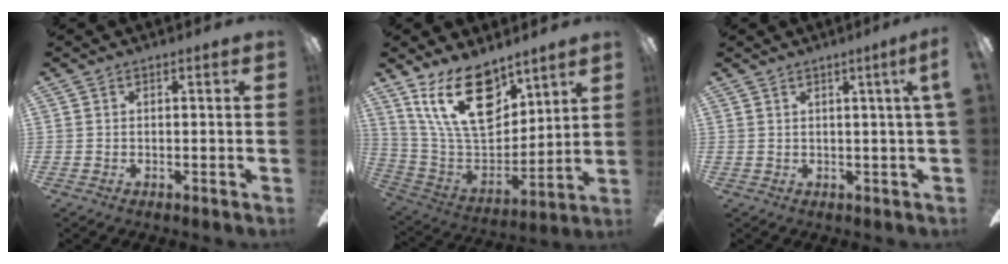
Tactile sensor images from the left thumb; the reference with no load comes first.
{"total": 20.9, "force": [12.7, 10.6, 12.8], "torque": [-0.263, -0.070, 0.227]}
{"total": 2.9, "force": [1.1, -0.6, 2.6], "torque": [-0.040, -0.011, 0.016]}